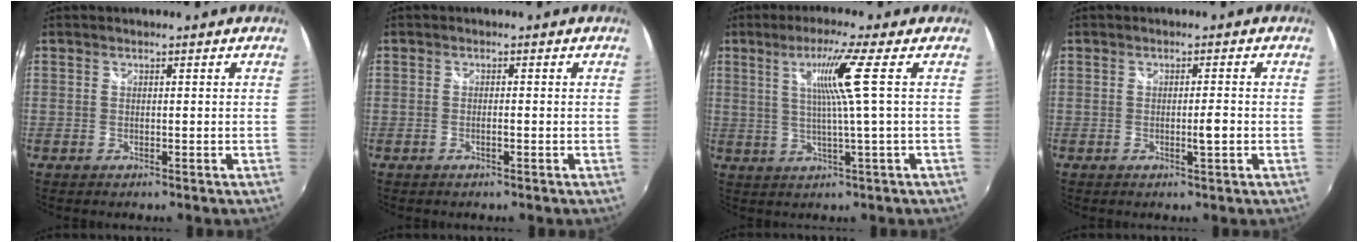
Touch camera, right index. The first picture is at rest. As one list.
[{"total": 0.7, "force": [-0.3, -0.1, 0.7], "torque": [-0.014, 0.005, -0.004]}, {"total": 7.6, "force": [1.9, -2.1, 7.1], "torque": [-0.119, 0.000, 0.035]}, {"total": 2.3, "force": [-0.6, -0.1, 2.2], "torque": [-0.036, 0.001, -0.008]}]